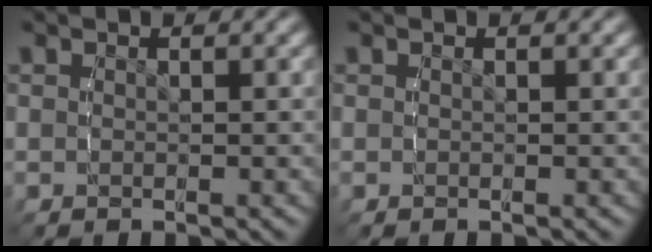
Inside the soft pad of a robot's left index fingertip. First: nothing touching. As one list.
[{"total": 0.0}]